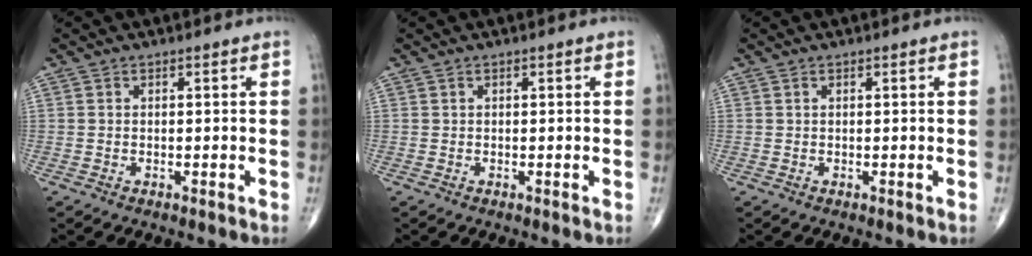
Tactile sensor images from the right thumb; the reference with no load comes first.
{"total": 0.0}
{"total": 0.0}